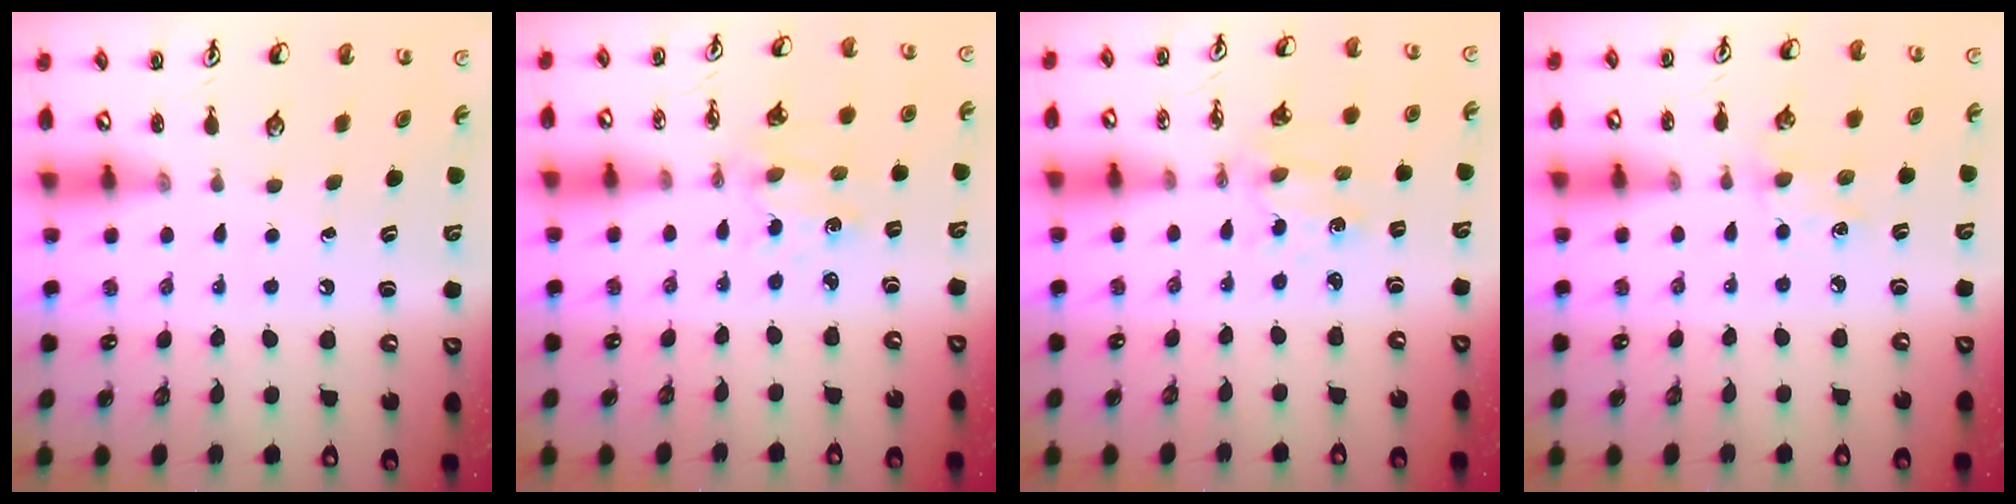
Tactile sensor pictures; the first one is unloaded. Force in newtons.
{"total": 1.2, "press": 1.2, "slide": 0.1}
{"total": 1.2, "press": 1.2, "slide": 0.1}
{"total": 5.4, "press": 5.4, "slide": 0.7}